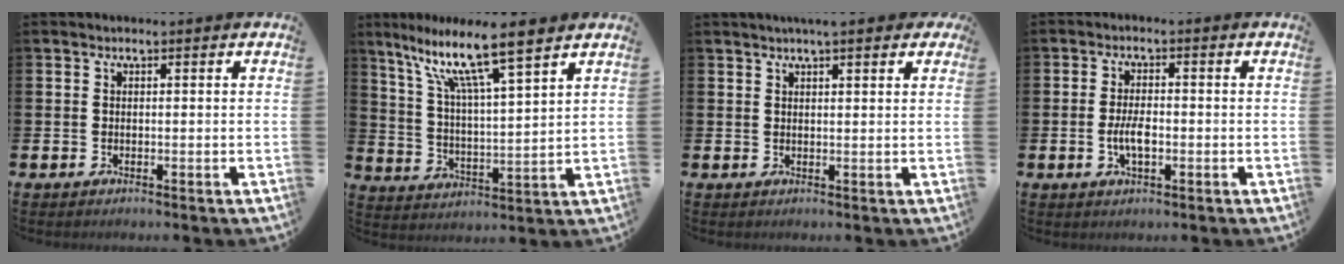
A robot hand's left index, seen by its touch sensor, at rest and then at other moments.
{"total": 10.8, "force": [8.6, 1.1, 6.4], "torque": [-0.151, -0.046, 0.142]}
{"total": 3.1, "force": [2.6, 0.3, 1.7], "torque": [-0.027, -0.004, 0.044]}
{"total": 3.8, "force": [-0.7, 1.6, 3.3], "torque": [-0.067, 0.001, -0.016]}